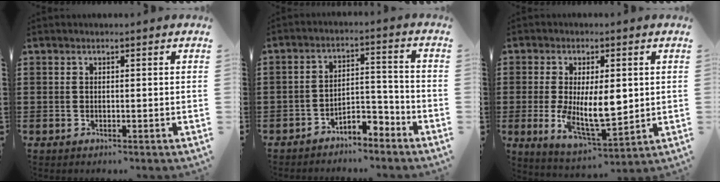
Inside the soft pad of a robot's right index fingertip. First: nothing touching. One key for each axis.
{"total": 4.9, "fx": -4.5, "fy": 1.3, "fz": 1.5, "tx": -0.028, "ty": 0.015, "tz": -0.090}
{"total": 9.6, "fx": 0.0, "fy": 4.3, "fz": 8.6, "tx": -0.159, "ty": -0.005, "tz": -0.002}